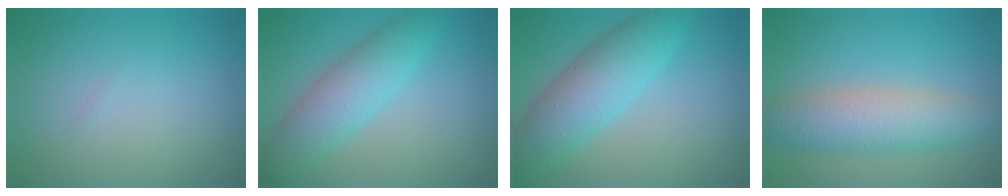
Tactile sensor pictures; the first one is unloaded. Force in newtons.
{"total": 5.1, "press": 5.1, "slide": 0.1}
{"total": 6.4, "press": 6.4, "slide": 0.2}
{"total": 5.8, "press": 5.8, "slide": 0.2}